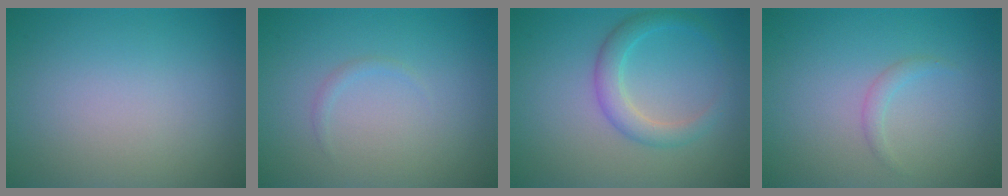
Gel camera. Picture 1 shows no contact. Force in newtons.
{"total": 0.5, "press": 0.5, "slide": 0.0}
{"total": 2.8, "press": 2.7, "slide": 0.2}
{"total": 0.9, "press": 0.9, "slide": 0.1}